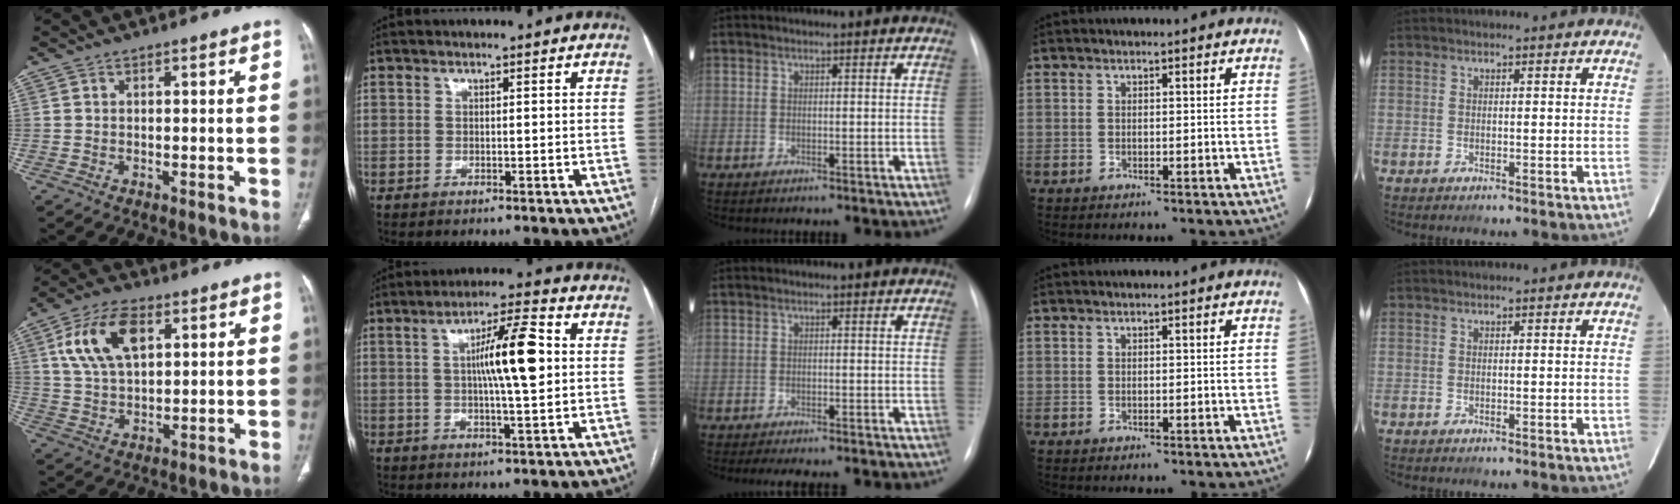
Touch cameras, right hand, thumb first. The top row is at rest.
{"thumb": {"total": 12.8, "force": [4.6, 7.0, 9.7], "torque": [-0.179, -0.002, 0.087]}, "index": {"total": 9.9, "force": [1.2, 0.9, 9.8], "torque": [-0.165, 0.010, 0.020]}, "middle": {"total": 7.2, "force": [-6.2, 1.7, 3.3], "torque": [-0.042, -0.001, -0.079]}}